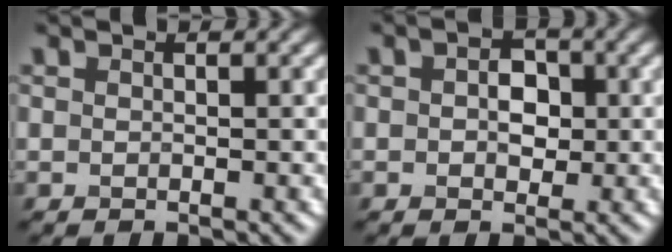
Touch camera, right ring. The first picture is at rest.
{"total": 2.7, "force": [0.2, 1.9, 1.9], "torque": [-0.028, 0.003, -0.002]}